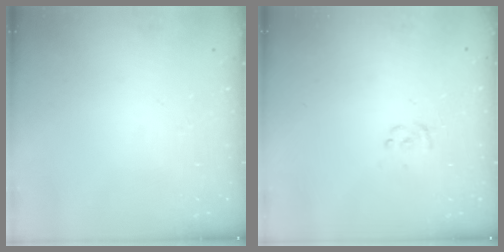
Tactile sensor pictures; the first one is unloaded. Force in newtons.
{"total": 1.2, "press": 1.2, "slide": 0.3}